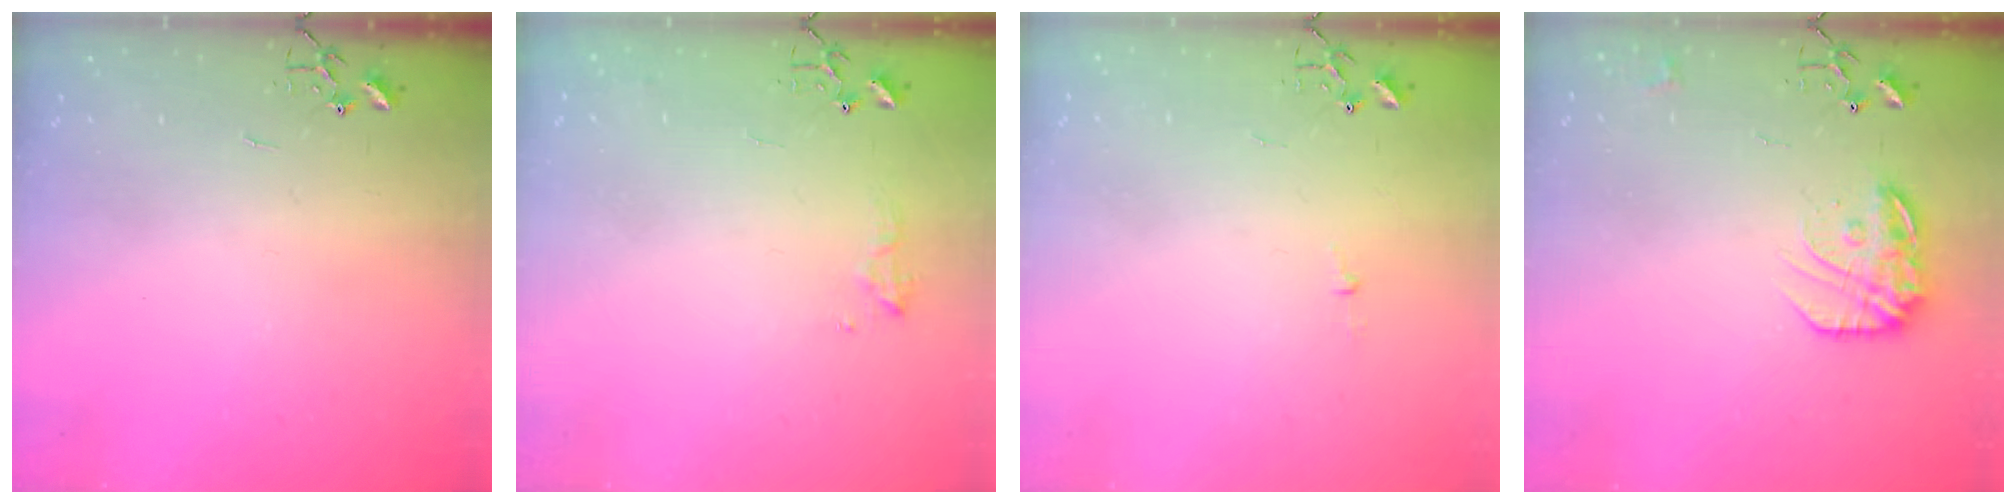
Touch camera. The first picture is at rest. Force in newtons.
{"total": 7.6, "press": 7.6, "slide": 0.8}
{"total": 2.7, "press": 2.7, "slide": 0.3}
{"total": 14.8, "press": 14.8, "slide": 0.8}